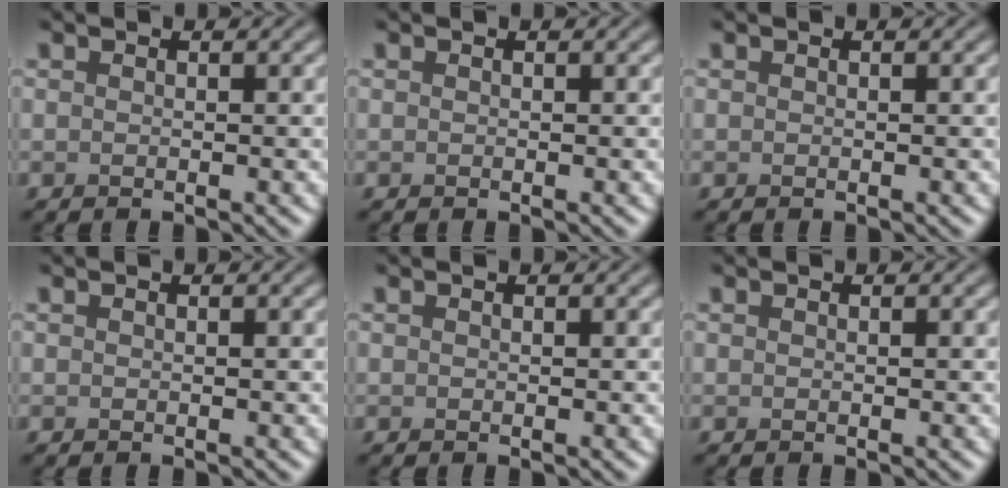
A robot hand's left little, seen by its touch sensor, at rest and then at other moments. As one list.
[{"total": 0.0}, {"total": 0.0}, {"total": 0.0}, {"total": 0.0}, {"total": 0.0}]